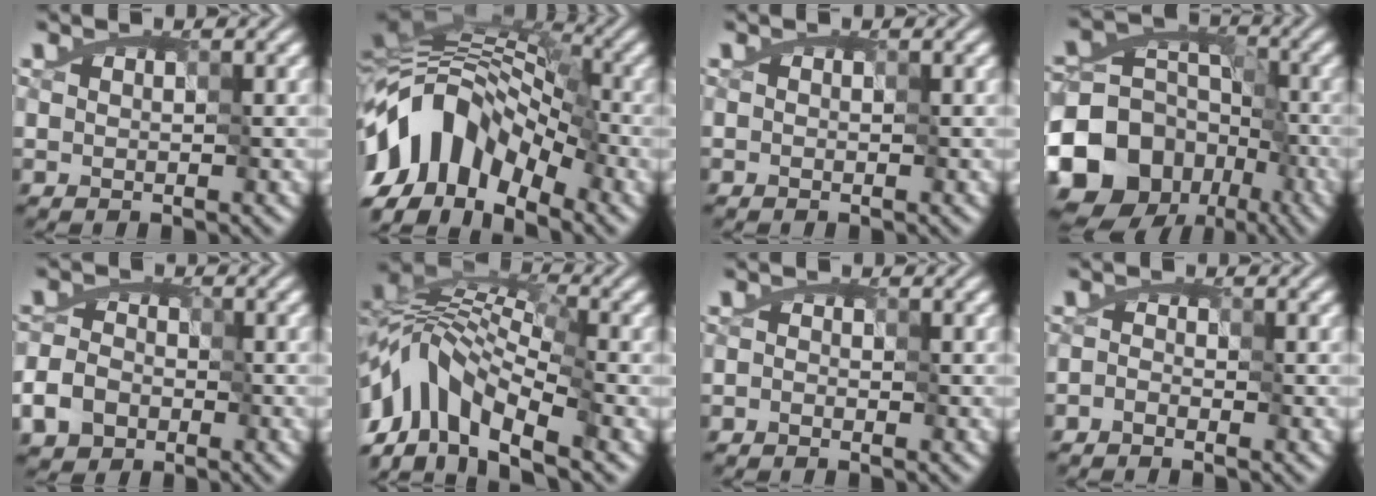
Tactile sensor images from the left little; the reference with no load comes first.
{"total": 12.9, "force": [-7.5, 7.3, 7.5], "torque": [-0.125, 0.017, -0.156]}
{"total": 0.0}
{"total": 13.9, "force": [-7.3, 10.7, 5.1], "torque": [-0.105, -0.008, -0.138]}
{"total": 4.3, "force": [-2.5, 3.3, 1.2], "torque": [-0.003, 0.001, -0.051]}
{"total": 9.0, "force": [-5.7, 4.2, 5.6], "torque": [-0.098, 0.019, -0.124]}
{"total": 0.8, "force": [-0.8, 0.1, 0.1], "torque": [0.002, -0.004, -0.011]}
{"total": 1.6, "force": [-1.3, 0.5, 0.7], "torque": [0.000, -0.001, -0.028]}